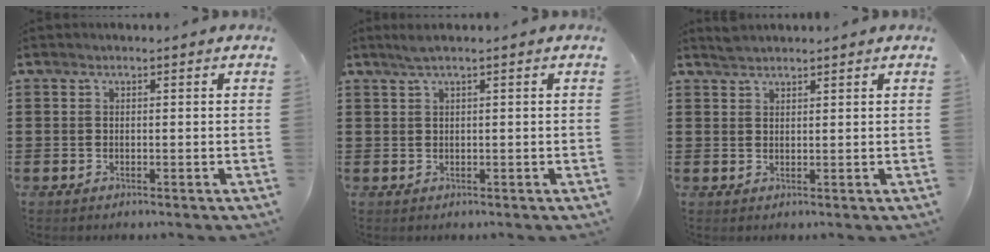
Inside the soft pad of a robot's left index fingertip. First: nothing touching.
{"total": 1.4, "force": [0.6, -0.1, 1.2], "torque": [-0.023, -0.001, 0.012]}
{"total": 1.6, "force": [1.5, 0.2, 0.1], "torque": [-0.006, 0.001, 0.030]}